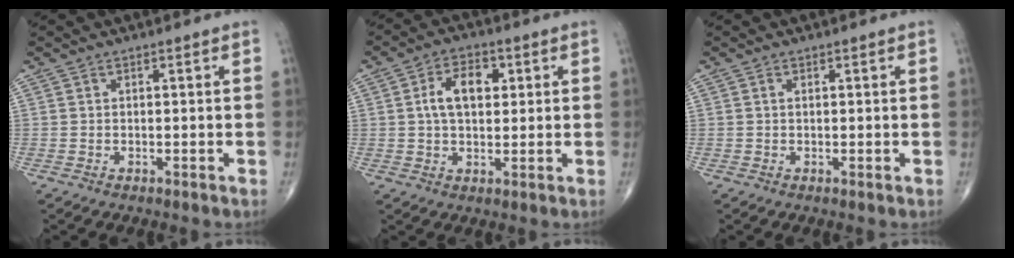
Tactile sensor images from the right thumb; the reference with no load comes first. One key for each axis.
{"total": 7.8, "fx": 1.6, "fy": 4.8, "fz": 6.0, "tx": -0.091, "ty": 0.009, "tz": 0.025}
{"total": 0.7, "fx": 0.2, "fy": 0.3, "fz": 0.6, "tx": -0.013, "ty": 0.000, "tz": 0.002}